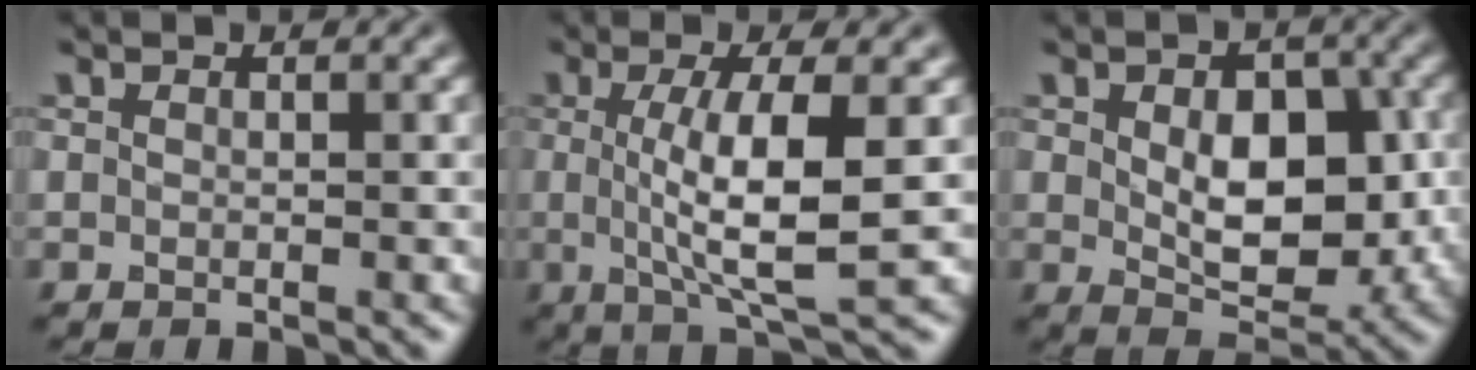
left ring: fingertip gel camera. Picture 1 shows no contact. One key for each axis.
{"total": 7.1, "fx": 0.1, "fy": 1.6, "fz": 6.9, "tx": -0.120, "ty": -0.007, "tz": 0.003}
{"total": 7.5, "fx": 0.3, "fy": 4.5, "fz": 6.0, "tx": -0.096, "ty": -0.009, "tz": 0.009}